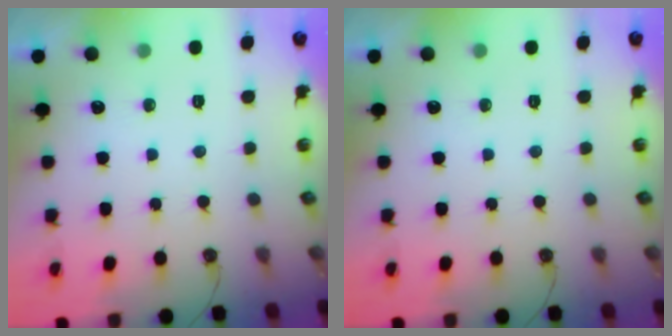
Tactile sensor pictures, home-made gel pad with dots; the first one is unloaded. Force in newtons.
{"total": 0.0}